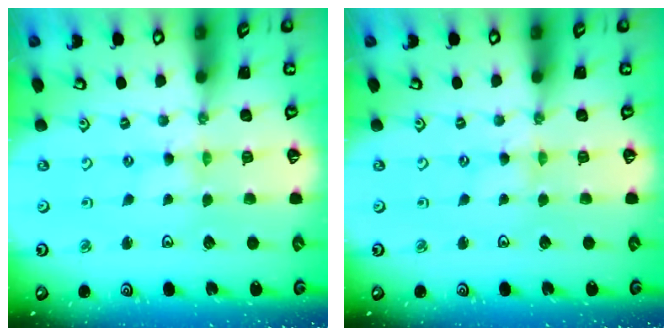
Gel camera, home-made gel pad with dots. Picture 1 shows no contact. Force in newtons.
{"total": 0.6, "press": 0.6, "slide": 0.1}